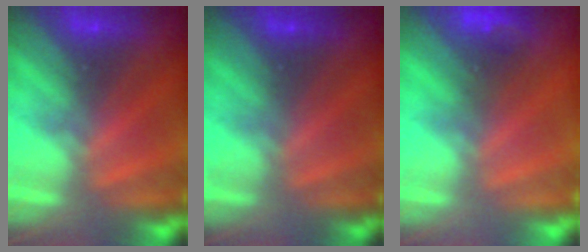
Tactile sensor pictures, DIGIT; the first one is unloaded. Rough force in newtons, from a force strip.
{"total": 2.4}
{"total": 4.6}